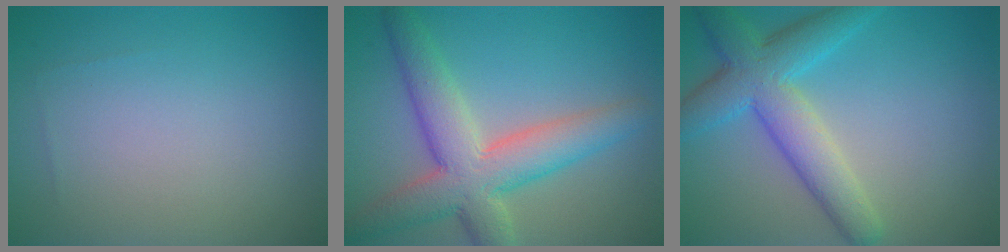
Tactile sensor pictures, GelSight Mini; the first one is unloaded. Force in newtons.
{"total": 7.4, "press": 7.4, "slide": 0.5}
{"total": 6.2, "press": 6.2, "slide": 0.2}